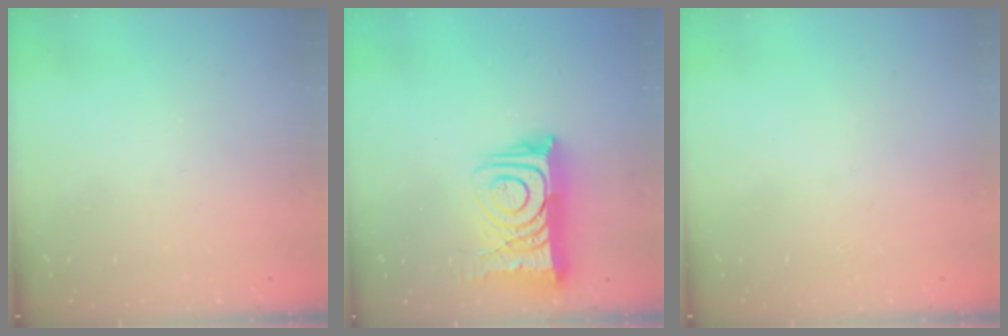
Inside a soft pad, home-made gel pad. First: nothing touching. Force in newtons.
{"total": 16.4, "press": 16.3, "slide": 1.6}
{"total": 1.7, "press": 1.7, "slide": 0.1}